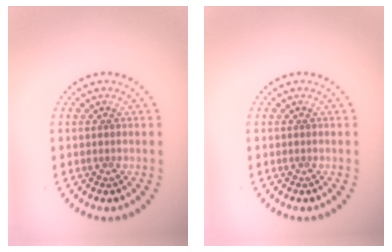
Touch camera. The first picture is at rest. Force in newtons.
{"total": 0.0}